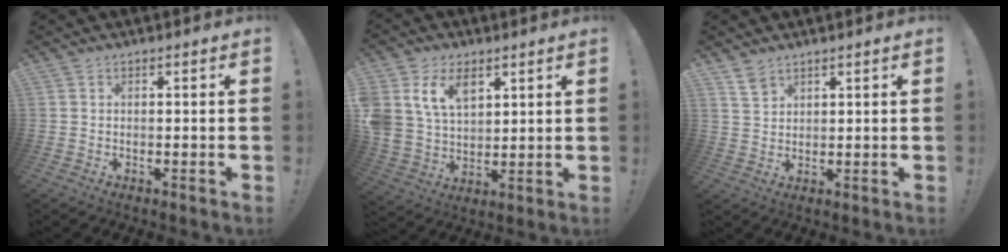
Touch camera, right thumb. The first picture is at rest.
{"total": 12.5, "force": [6.3, 8.6, 6.5], "torque": [-0.128, -0.023, 0.125]}
{"total": 4.2, "force": [3.2, 2.3, 1.5], "torque": [-0.019, -0.020, 0.060]}